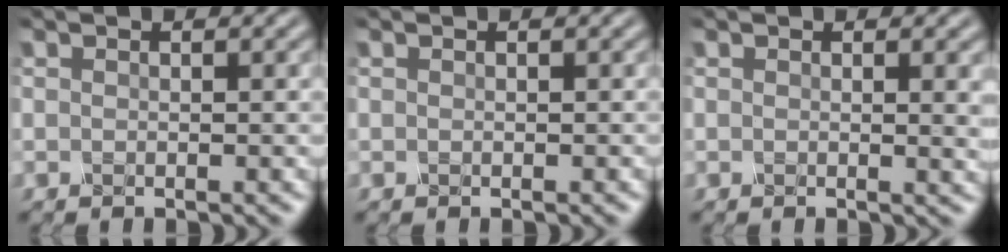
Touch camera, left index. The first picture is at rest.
{"total": 0.0}
{"total": 1.4, "force": [0.5, 0.2, 1.3], "torque": [-0.018, -0.007, 0.009]}